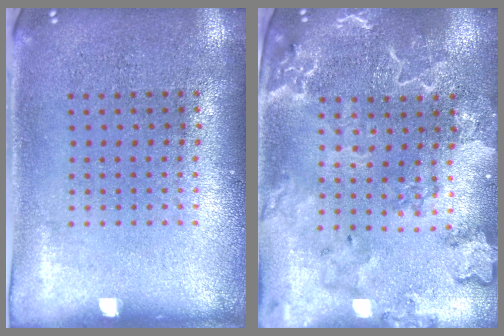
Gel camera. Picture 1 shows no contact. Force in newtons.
{"total": 2.7, "press": 2.5, "slide": 1.0}